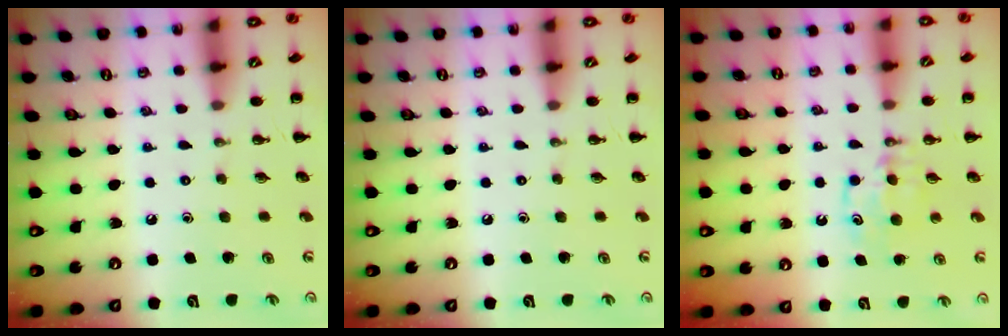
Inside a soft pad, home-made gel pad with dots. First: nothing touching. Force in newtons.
{"total": 0.0}
{"total": 5.2, "press": 4.9, "slide": 1.5}